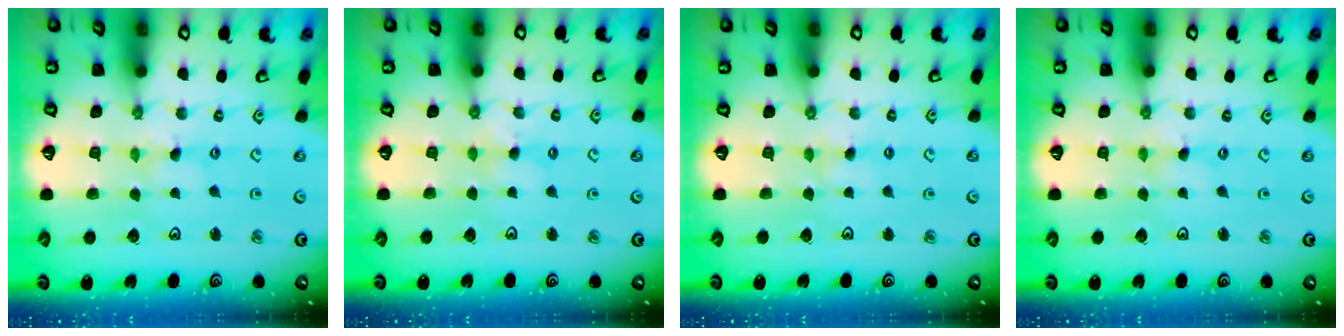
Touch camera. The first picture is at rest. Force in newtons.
{"total": 2.4, "press": 2.4, "slide": 0.4}
{"total": 2.3, "press": 2.3, "slide": 0.3}
{"total": 0.0}